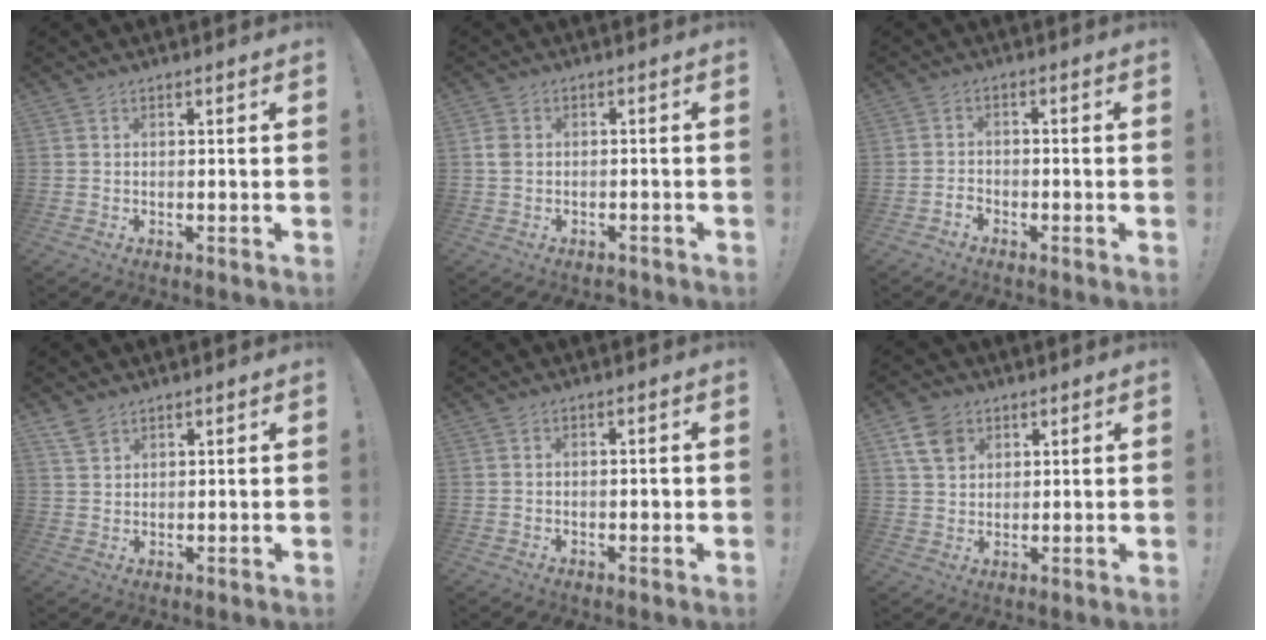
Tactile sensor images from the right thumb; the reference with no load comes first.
{"total": 3.5, "force": [-1.3, 2.6, 2.0], "torque": [-0.045, 0.011, -0.021]}
{"total": 2.1, "force": [-1.7, 1.0, 0.7], "torque": [-0.014, 0.002, -0.033]}
{"total": 3.2, "force": [2.7, 1.3, 1.3], "torque": [-0.014, -0.020, 0.049]}
{"total": 0.8, "force": [-0.4, 0.6, 0.4], "torque": [-0.005, 0.003, -0.006]}
{"total": 8.4, "force": [4.3, 6.0, 3.9], "torque": [-0.069, -0.011, 0.088]}